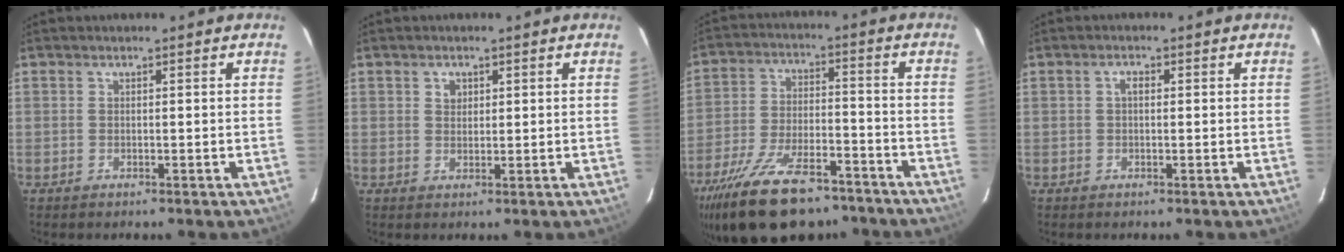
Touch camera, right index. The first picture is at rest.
{"total": 1.9, "force": [0.8, 1.6, 0.6], "torque": [-0.008, 0.007, 0.013]}
{"total": 23.2, "force": [-17.3, 9.3, 12.3], "torque": [-0.244, -0.023, -0.267]}
{"total": 1.5, "force": [0.2, 0.8, 1.2], "torque": [-0.023, 0.008, 0.000]}